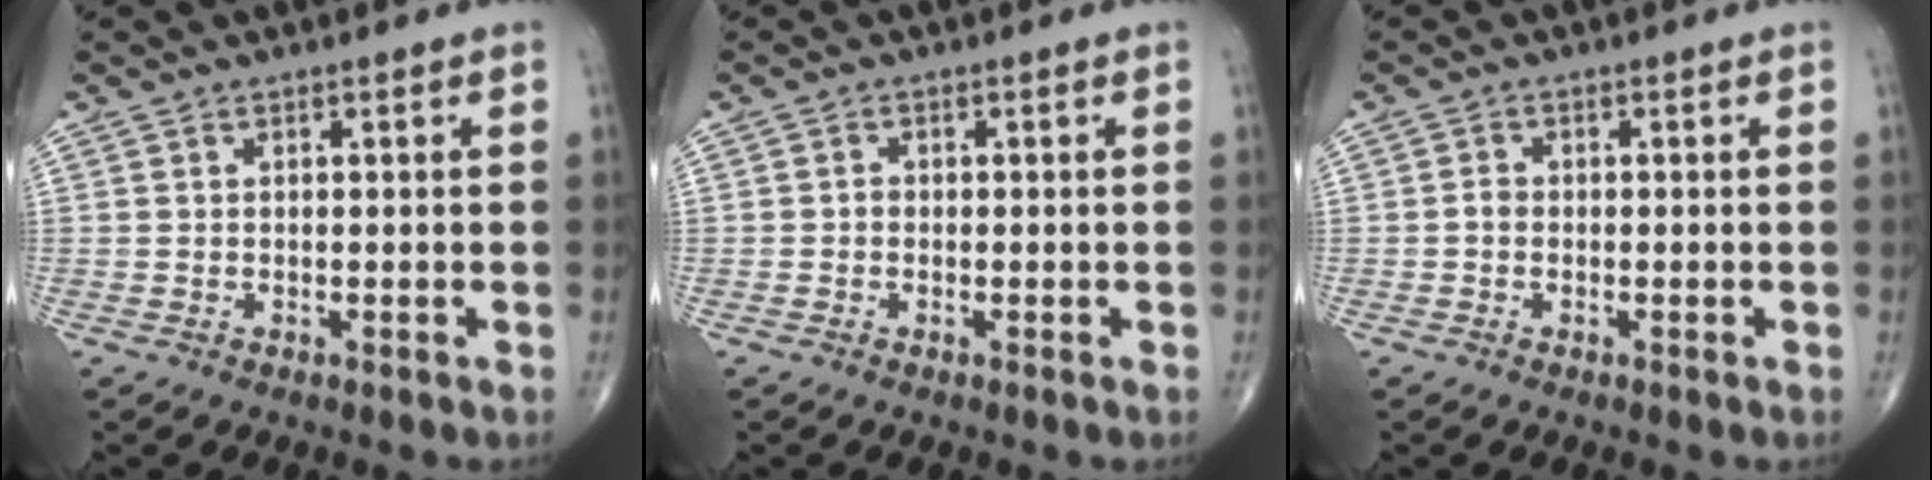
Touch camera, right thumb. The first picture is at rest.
{"total": 0.9, "force": [-0.3, 0.7, 0.4], "torque": [-0.002, 0.003, -0.008]}
{"total": 1.3, "force": [-0.4, 1.0, 0.7], "torque": [-0.007, 0.003, -0.009]}